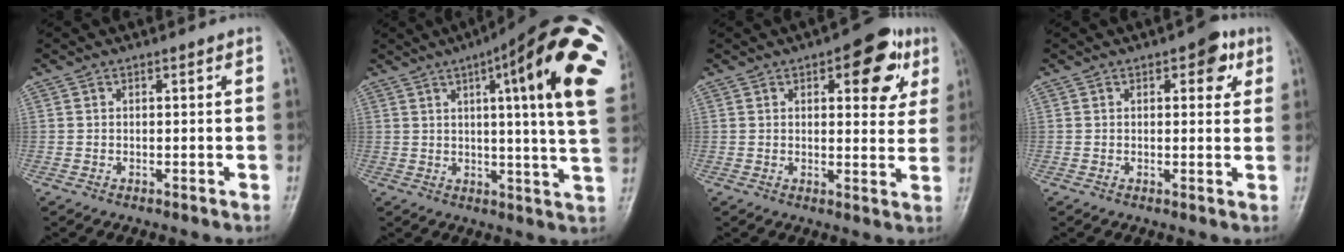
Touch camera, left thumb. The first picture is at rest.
{"total": 24.8, "force": [8.4, 4.1, 23.0], "torque": [-0.251, -0.003, 0.104]}
{"total": 10.8, "force": [4.7, 5.0, 8.4], "torque": [-0.065, -0.011, 0.052]}
{"total": 4.9, "force": [2.2, 2.5, 3.6], "torque": [-0.021, -0.003, 0.018]}